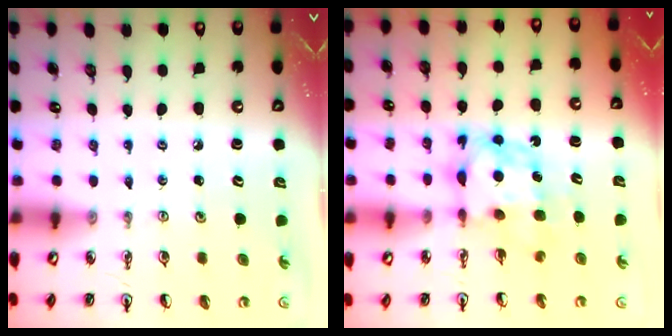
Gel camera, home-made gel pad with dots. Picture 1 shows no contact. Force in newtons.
{"total": 6.9, "press": 6.9, "slide": 0.5}